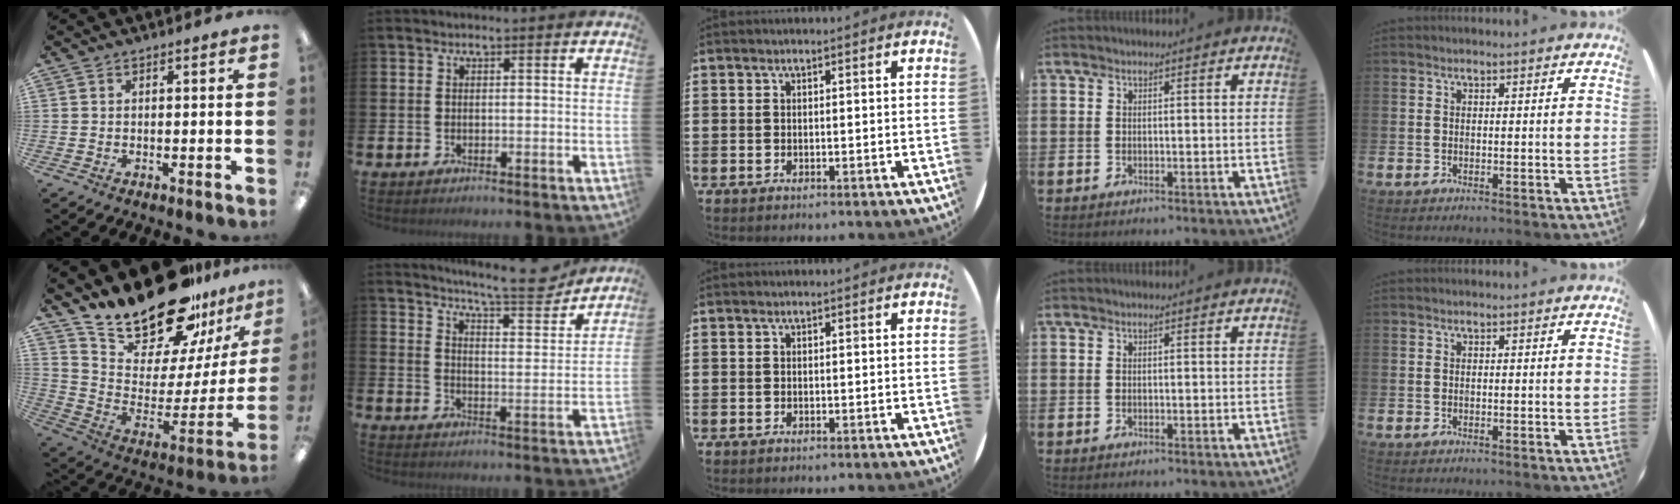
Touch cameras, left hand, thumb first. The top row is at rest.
{"thumb": {"total": 22.7, "force": [20.0, 6.9, 8.1], "torque": [-0.137, -0.158, 0.357]}, "index": {"total": 8.3, "force": [7.9, 0.5, 2.7], "torque": [-0.061, -0.052, 0.136]}}